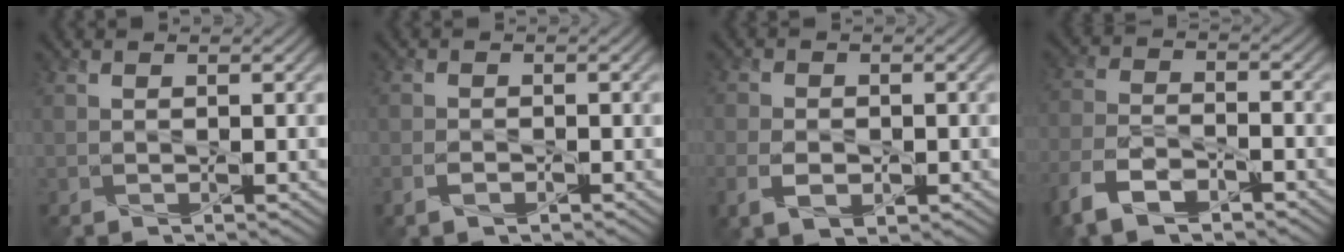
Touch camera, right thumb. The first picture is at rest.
{"total": 1.8, "force": [-1.1, 0.9, 1.2], "torque": [-0.028, -0.003, -0.023]}
{"total": 4.3, "force": [-1.6, 2.8, 2.9], "torque": [-0.065, -0.010, -0.033]}
{"total": 8.7, "force": [-5.9, 4.0, 5.0], "torque": [-0.116, -0.015, -0.125]}